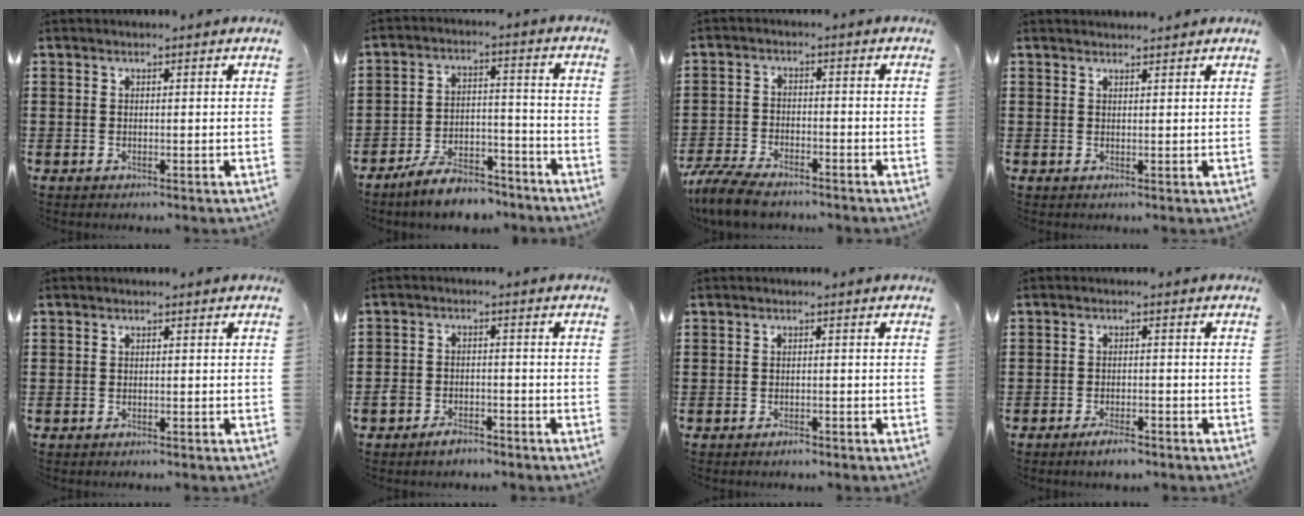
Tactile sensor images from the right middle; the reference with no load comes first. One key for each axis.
{"total": 7.4, "fx": -6.8, "fy": 1.7, "fz": 2.6, "tx": -0.046, "ty": 0.016, "tz": -0.128}
{"total": 6.1, "fx": -5.4, "fy": 1.3, "fz": 2.5, "tx": -0.072, "ty": -0.003, "tz": -0.109}
{"total": 1.1, "fx": 1.1, "fy": 0.0, "fz": 0.0, "tx": -0.003, "ty": -0.001, "tz": 0.022}
{"total": 0.0}
{"total": 2.9, "fx": -2.5, "fy": 1.3, "fz": 0.7, "tx": -0.016, "ty": 0.009, "tz": -0.050}
{"total": 0.6, "fx": -0.5, "fy": 0.2, "fz": 0.2, "tx": -0.007, "ty": -0.002, "tz": -0.010}
{"total": 2.5, "fx": -1.9, "fy": 0.6, "fz": 1.6, "tx": -0.025, "ty": 0.002, "tz": -0.033}